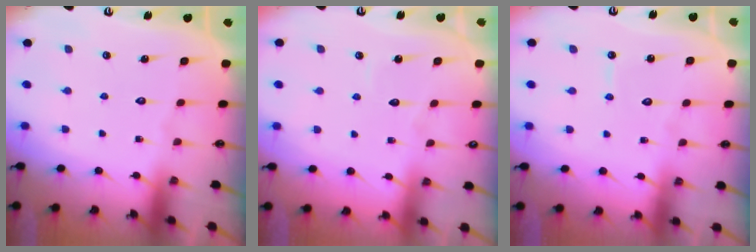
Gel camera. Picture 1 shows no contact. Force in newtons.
{"total": 2.5, "press": 2.5, "slide": 0.3}
{"total": 3.8, "press": 3.8, "slide": 0.3}